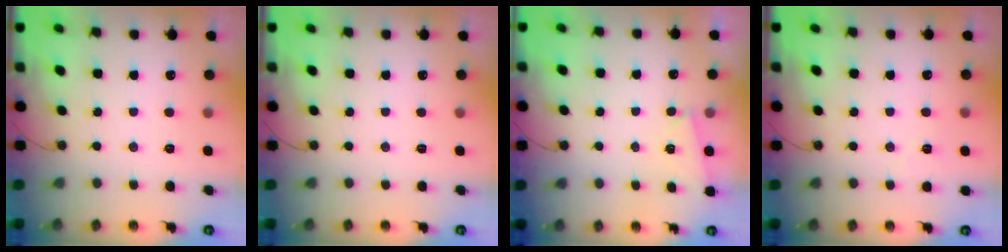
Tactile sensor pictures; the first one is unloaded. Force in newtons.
{"total": 0.0}
{"total": 2.5, "press": 1.5, "slide": 2.0}
{"total": 5.0, "press": 4.2, "slide": 2.6}